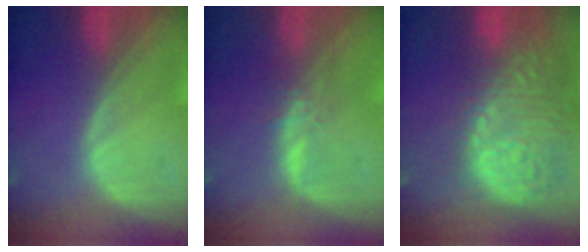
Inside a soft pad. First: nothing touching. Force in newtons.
{"total": 2.4, "press": 2.4, "slide": 0.2}
{"total": 15.4, "press": 12.7, "slide": 8.7}